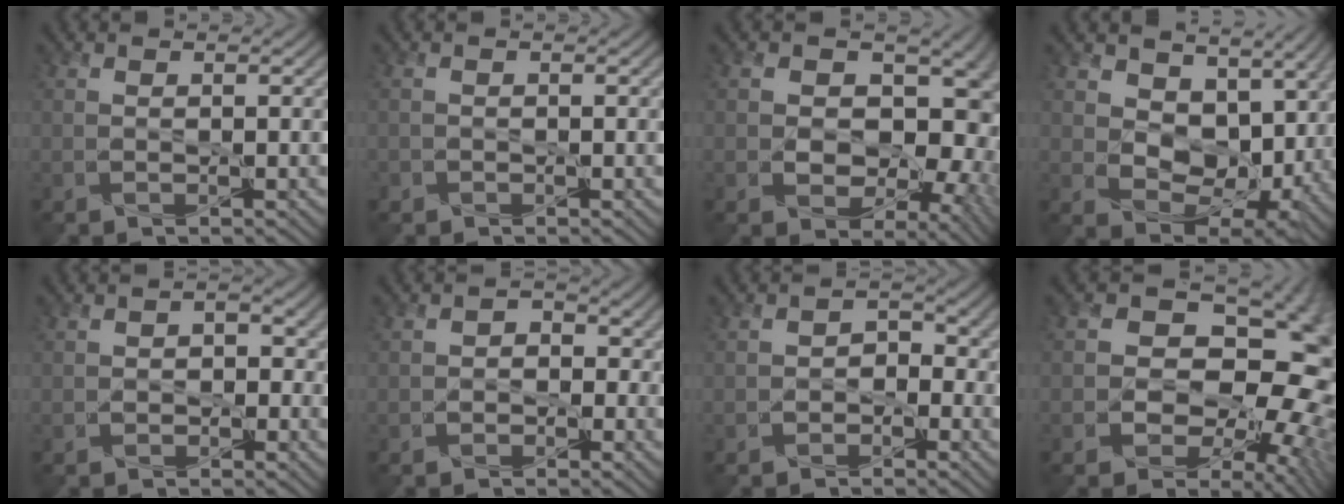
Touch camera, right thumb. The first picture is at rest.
{"total": 0.8, "force": [-0.5, 0.6, 0.0], "torque": [0.000, -0.002, -0.009]}
{"total": 14.6, "force": [0.7, 10.8, 9.8], "torque": [-0.152, 0.003, 0.026]}
{"total": 12.7, "force": [1.5, 8.6, 9.2], "torque": [-0.163, -0.014, 0.040]}
{"total": 2.7, "force": [-0.7, 2.4, 1.1], "torque": [-0.012, 0.007, -0.013]}
{"total": 3.0, "force": [-0.9, 2.6, 1.1], "torque": [-0.009, 0.006, -0.018]}
{"total": 2.6, "force": [-1.4, 2.0, 1.0], "torque": [-0.002, 0.002, -0.023]}
{"total": 19.1, "force": [-1.4, 14.0, 13.0], "torque": [-0.167, 0.014, -0.027]}